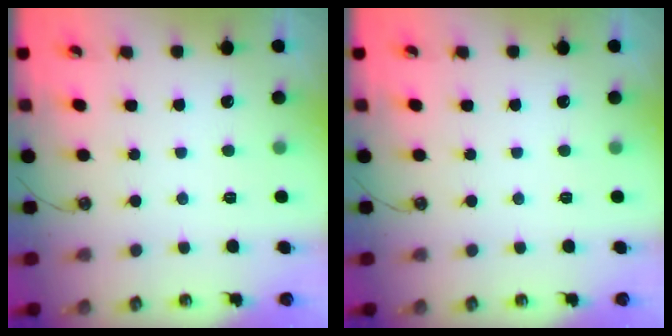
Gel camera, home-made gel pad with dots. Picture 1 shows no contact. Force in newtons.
{"total": 0.0}